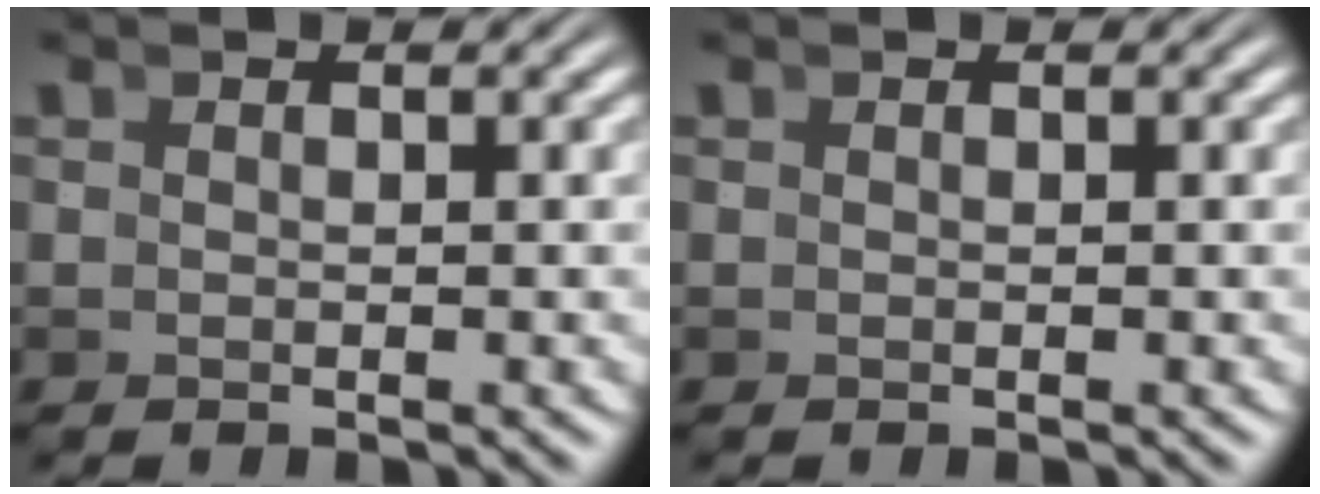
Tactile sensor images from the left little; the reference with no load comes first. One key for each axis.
{"total": 0.0}